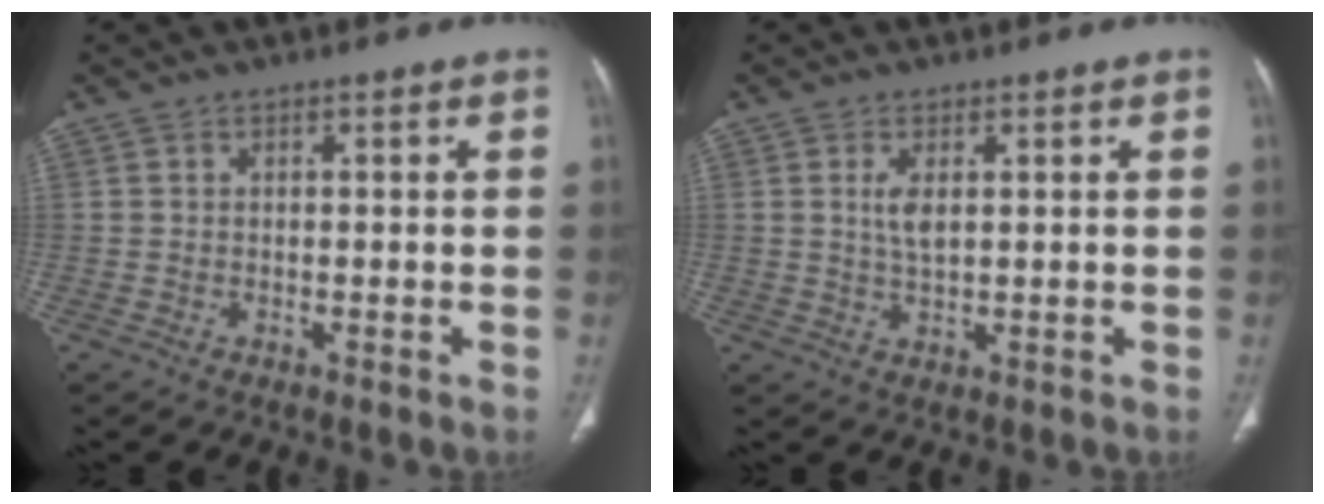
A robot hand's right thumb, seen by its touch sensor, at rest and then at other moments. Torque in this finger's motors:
{"motor_torque": [0.98, 0.72, 0.64, -0.43, 0.02]}